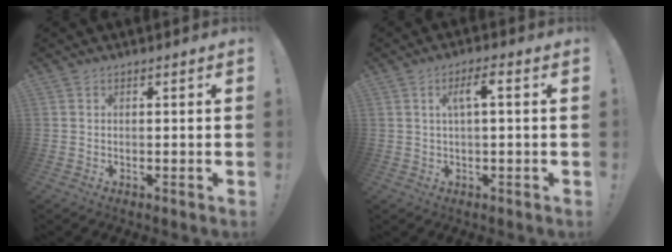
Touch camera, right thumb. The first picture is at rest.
{"total": 4.6, "force": [0.7, 0.6, 4.5], "torque": [-0.080, 0.002, 0.006]}